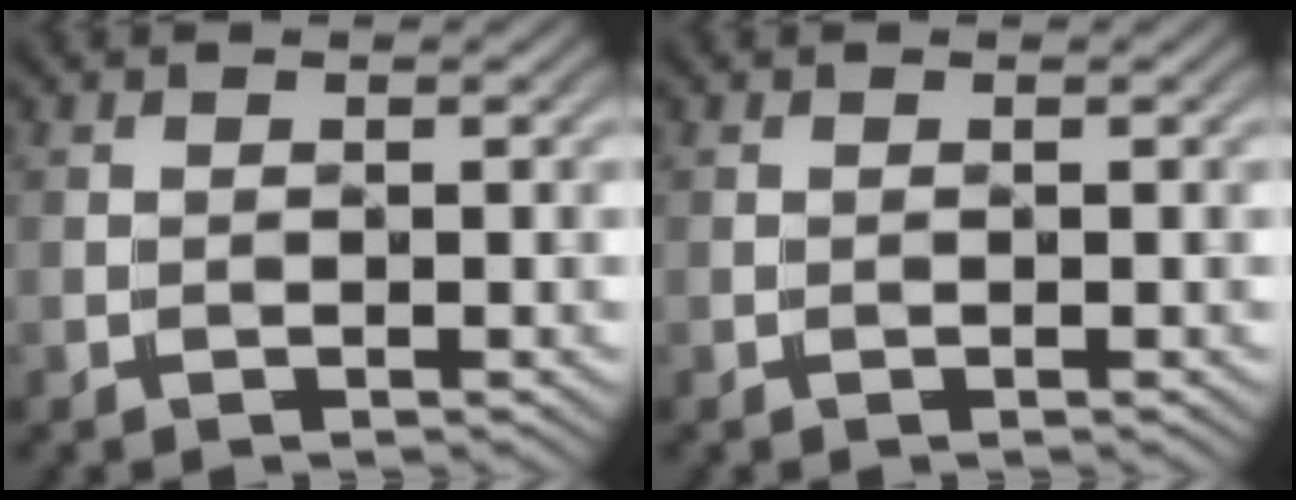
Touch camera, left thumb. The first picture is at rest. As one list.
[{"total": 0.0}]